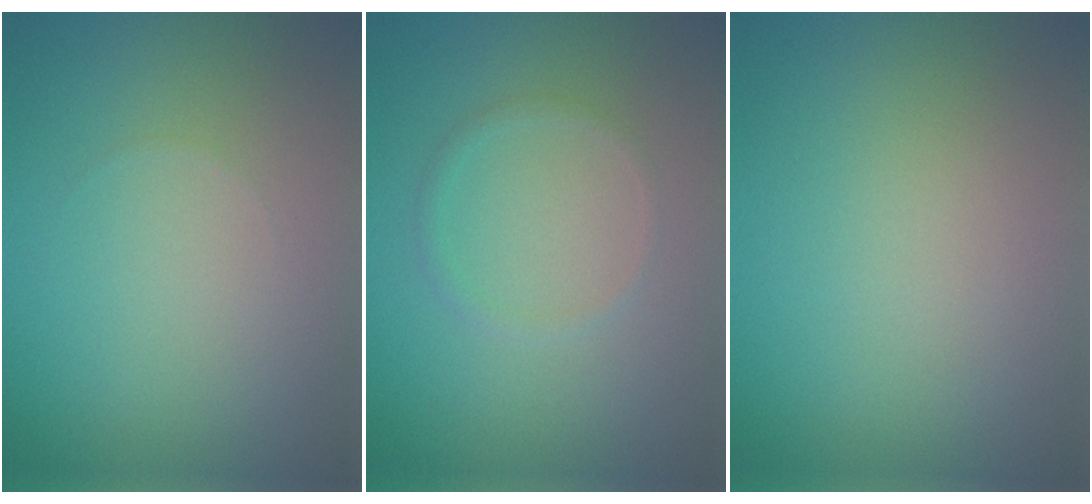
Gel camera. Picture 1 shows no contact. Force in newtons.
{"total": 0.9, "press": 0.9, "slide": 0.1}
{"total": 0.0}